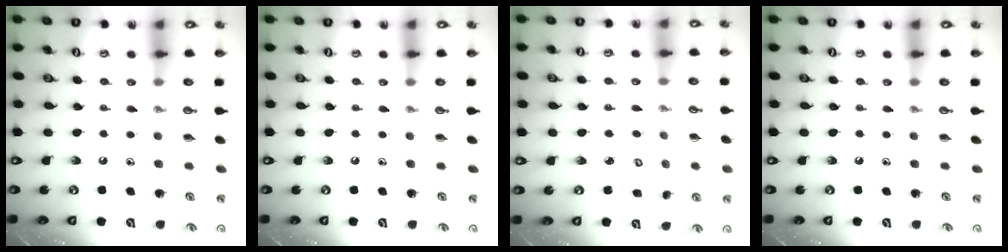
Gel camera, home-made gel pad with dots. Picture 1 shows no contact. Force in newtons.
{"total": 0.0}
{"total": 2.8, "press": 2.8, "slide": 0.1}
{"total": 0.0}